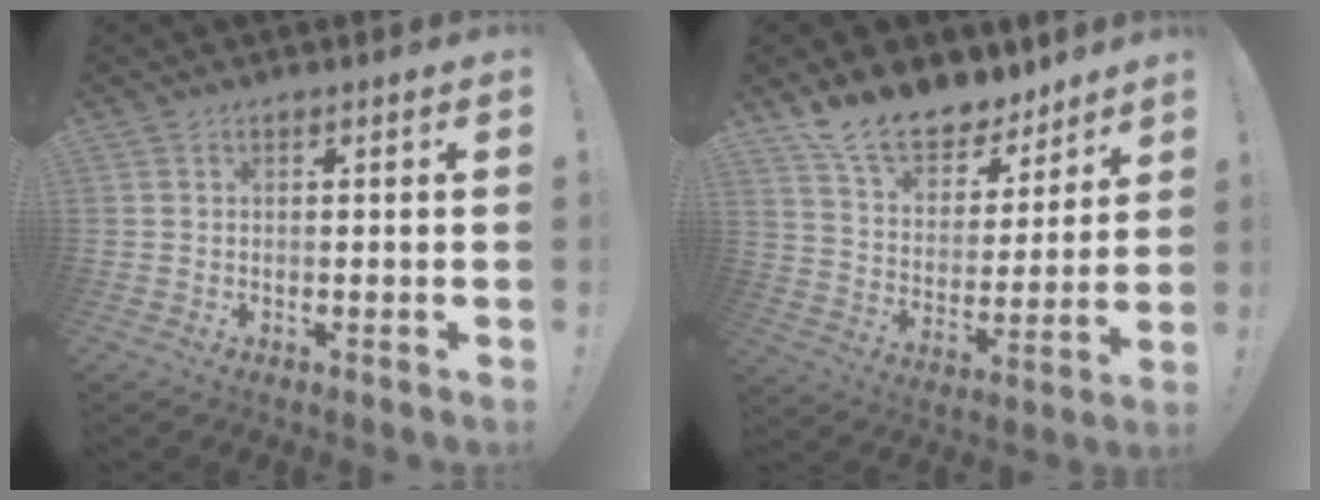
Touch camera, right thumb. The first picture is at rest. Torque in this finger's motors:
{"motor_torque": [0.25, 2.02, 0.92, 0.85, 0.04]}